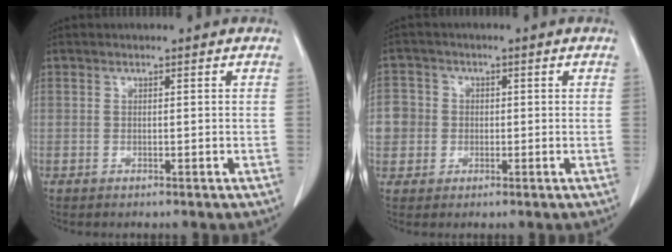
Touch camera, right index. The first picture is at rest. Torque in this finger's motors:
{"motor_torque": [0.20, -0.07, 0.11, 0.02]}